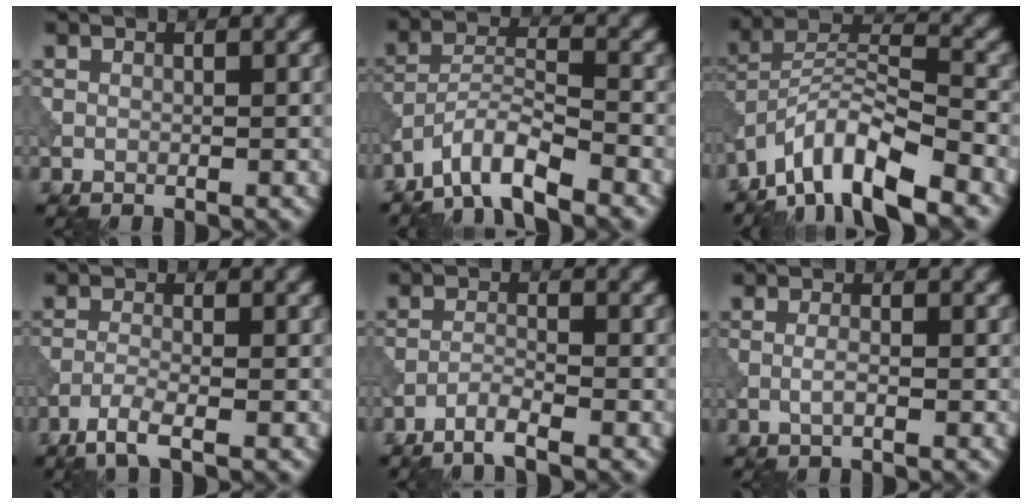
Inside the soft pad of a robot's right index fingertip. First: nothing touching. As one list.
[{"total": 5.4, "force": [-4.4, 0.9, 3.0], "torque": [-0.050, 0.004, -0.088]}, {"total": 9.2, "force": [-6.8, 2.5, 5.7], "torque": [-0.092, 0.009, -0.138]}, {"total": 2.7, "force": [-1.9, 0.4, 1.9], "torque": [-0.038, -0.001, -0.049]}, {"total": 2.1, "force": [-1.7, 0.1, 1.2], "torque": [-0.020, 0.003, -0.044]}, {"total": 1.2, "force": [-0.5, 0.2, 1.1], "torque": [-0.024, 0.001, -0.012]}]